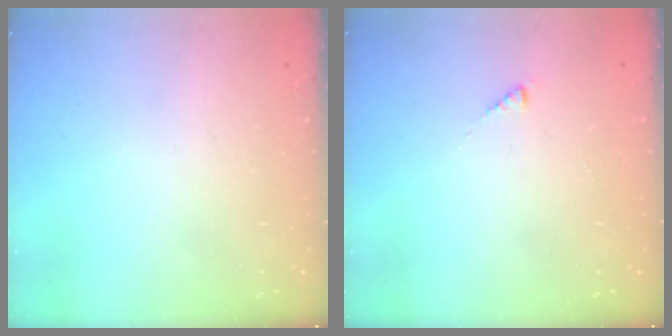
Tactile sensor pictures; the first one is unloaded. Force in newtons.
{"total": 2.2, "press": 2.2, "slide": 0.4}